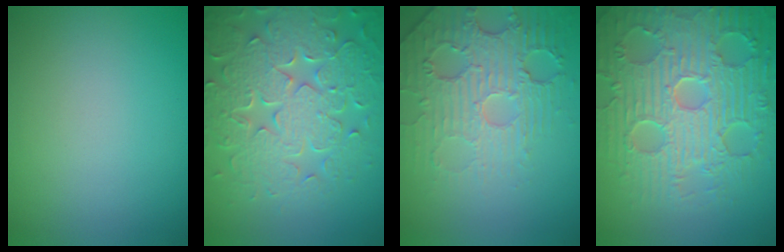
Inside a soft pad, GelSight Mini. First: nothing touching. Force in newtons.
{"total": 8.3, "press": 6.3, "slide": 5.5}
{"total": 4.4, "press": 4.0, "slide": 1.7}
{"total": 10.1, "press": 7.0, "slide": 7.3}